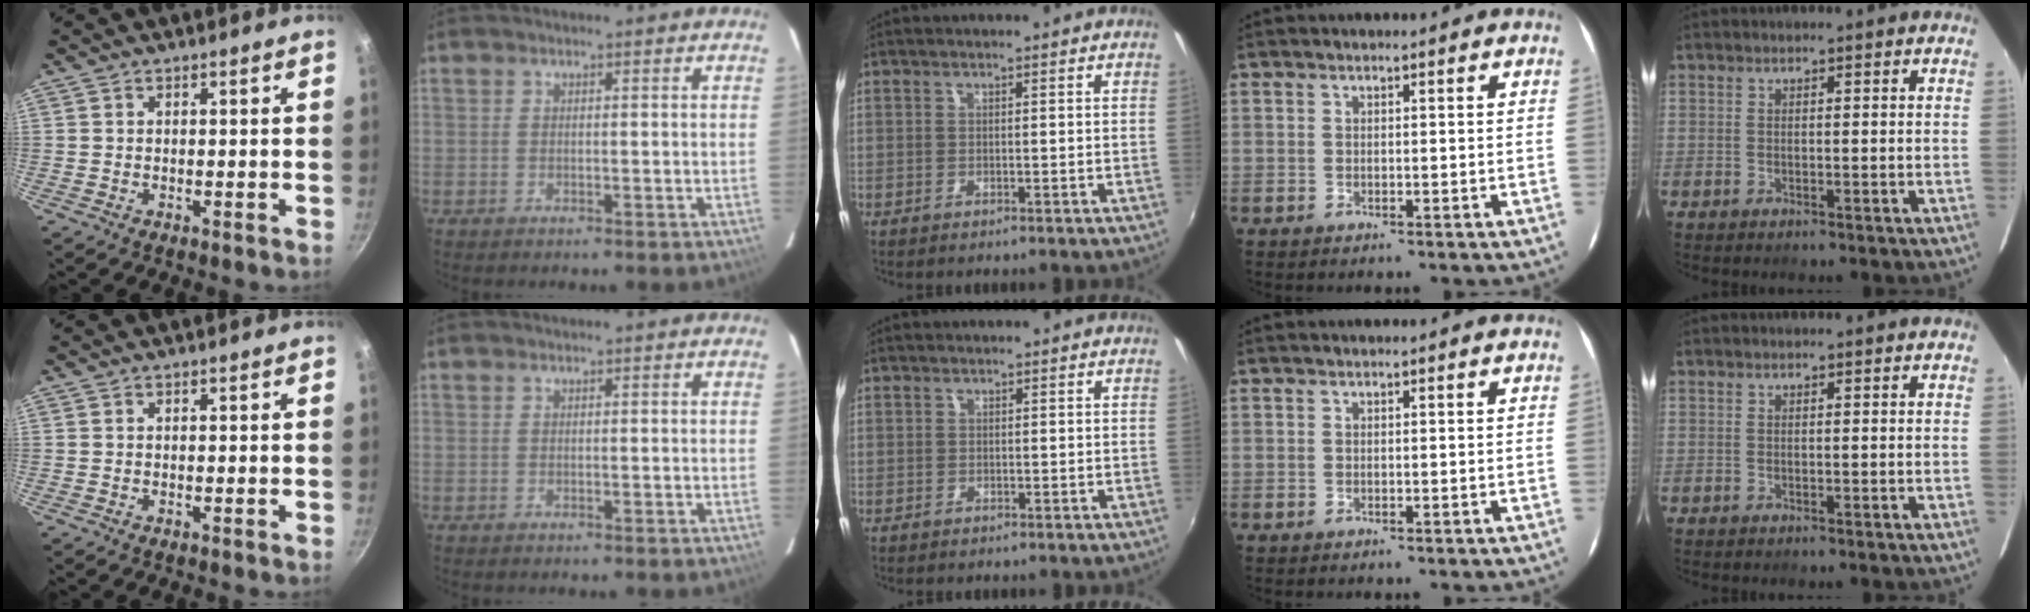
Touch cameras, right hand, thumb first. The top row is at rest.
{"middle": {"total": 0.7, "force": [0.0, 0.7, -0.1], "torque": [0.001, 0.004, 0.002]}}